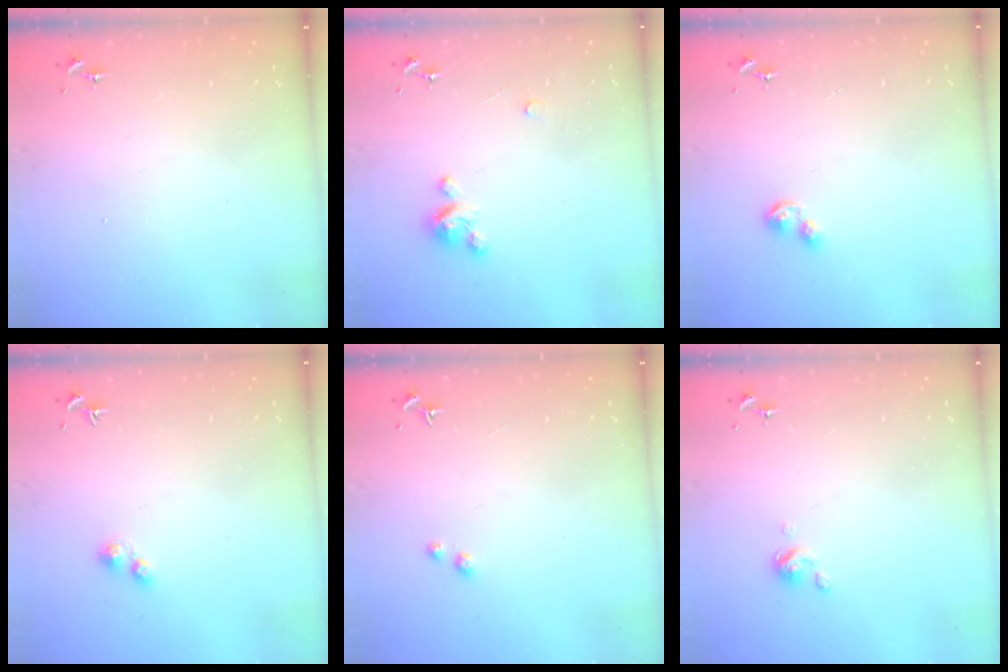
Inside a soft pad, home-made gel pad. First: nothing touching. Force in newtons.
{"total": 4.2, "press": 4.2, "slide": 0.3}
{"total": 4.6, "press": 4.6, "slide": 0.5}
{"total": 2.4, "press": 2.3, "slide": 0.3}
{"total": 1.7, "press": 1.6, "slide": 0.1}
{"total": 3.6, "press": 3.5, "slide": 0.4}